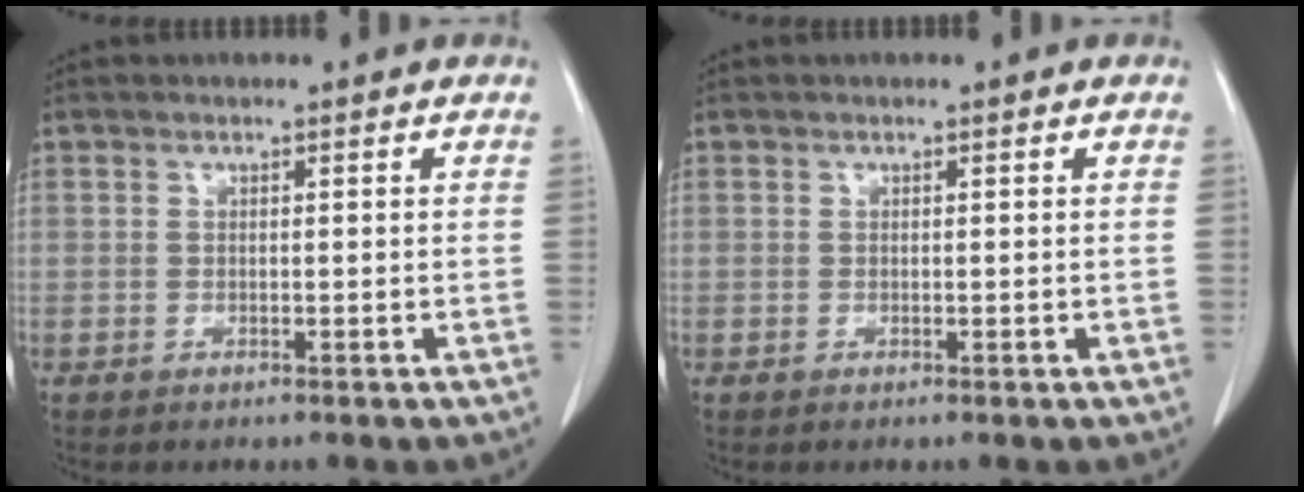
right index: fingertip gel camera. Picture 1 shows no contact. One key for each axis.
{"total": 0.0}